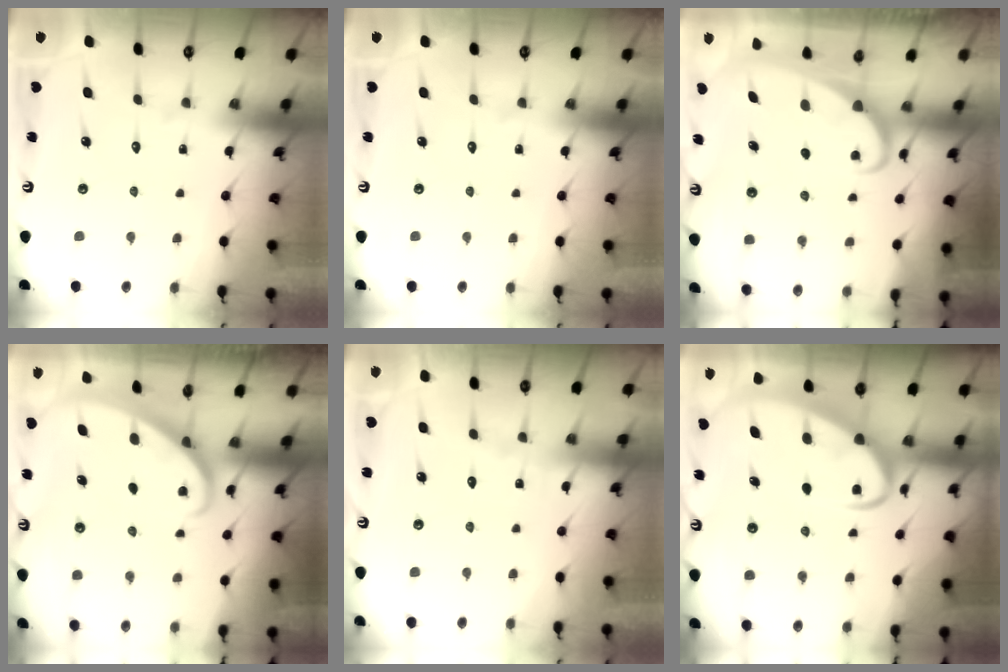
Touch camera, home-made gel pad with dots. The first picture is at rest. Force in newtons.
{"total": 0.0}
{"total": 2.0, "press": 2.0, "slide": 0.1}
{"total": 1.8, "press": 1.8, "slide": 0.1}
{"total": 2.7, "press": 2.7, "slide": 0.4}
{"total": 5.7, "press": 5.7, "slide": 0.6}